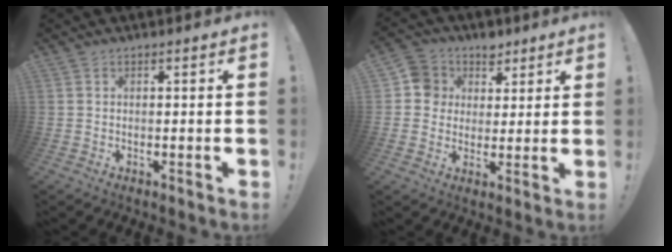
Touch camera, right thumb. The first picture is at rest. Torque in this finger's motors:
{"motor_torque": [0.00, 0.01, -0.08, 0.11, 0.01]}